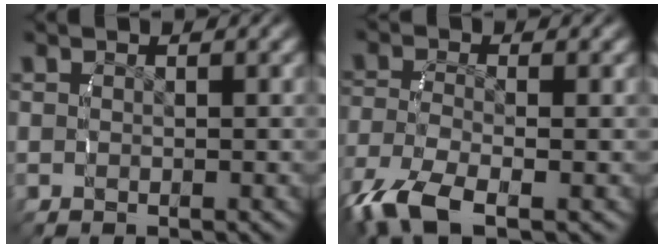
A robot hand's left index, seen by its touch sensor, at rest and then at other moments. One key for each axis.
{"total": 6.0, "fx": -2.7, "fy": 3.4, "fz": 4.2, "tx": -0.121, "ty": -0.047, "tz": -0.018}